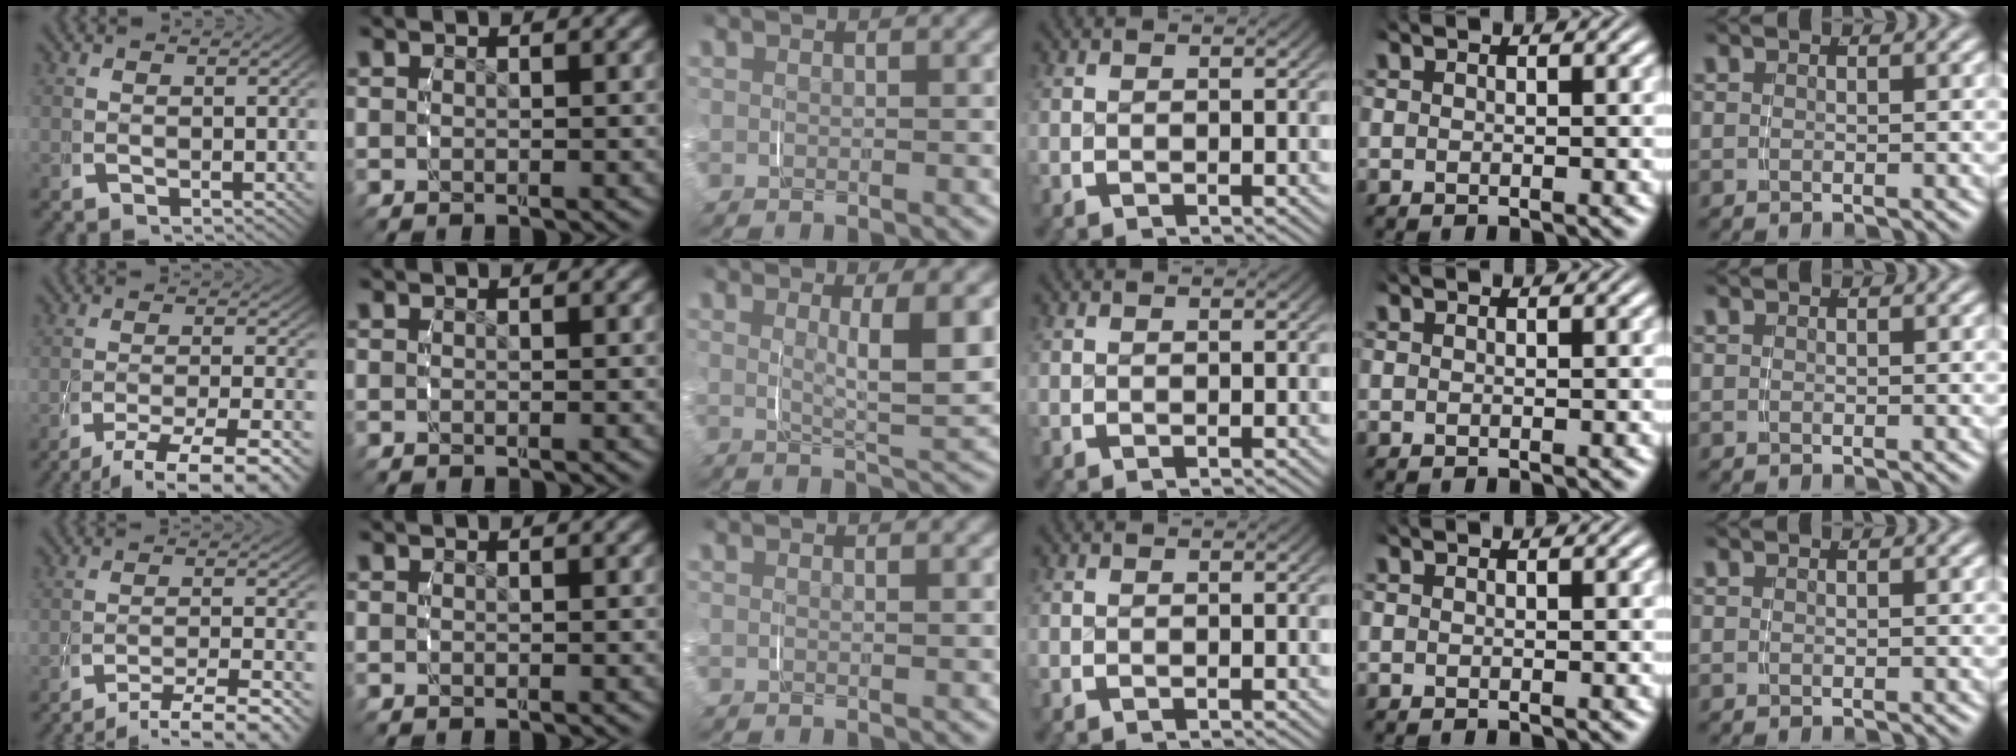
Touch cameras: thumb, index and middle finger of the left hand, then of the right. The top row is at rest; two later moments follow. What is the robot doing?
{"motion": "grasp_and_lifting", "object": "measuring cup"}